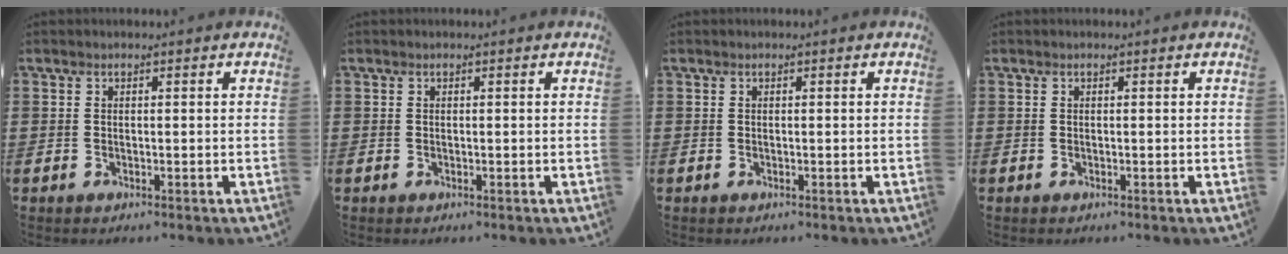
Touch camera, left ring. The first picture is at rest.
{"total": 0.0}
{"total": 0.0}
{"total": 0.0}